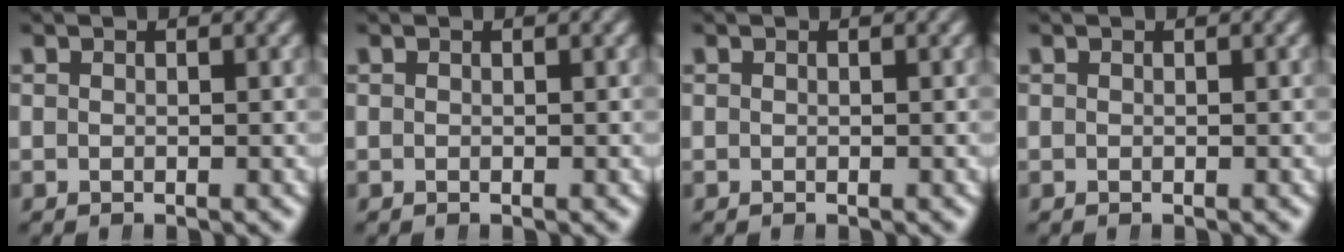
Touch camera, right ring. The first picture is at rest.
{"total": 0.0}
{"total": 0.0}
{"total": 0.0}